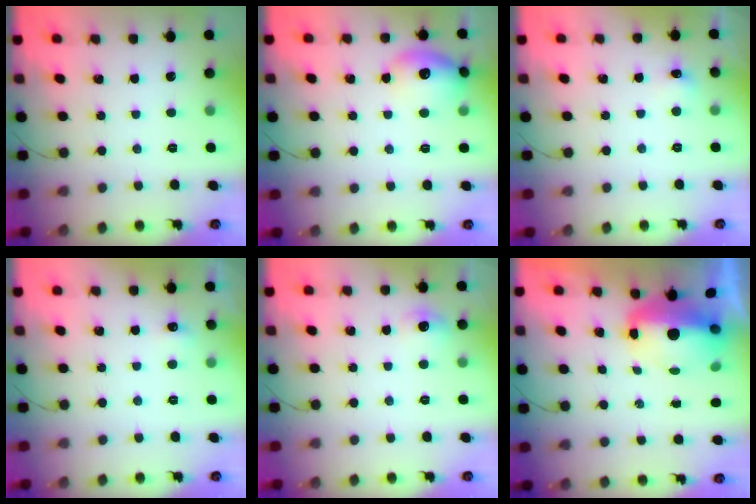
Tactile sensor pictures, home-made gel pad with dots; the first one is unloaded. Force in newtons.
{"total": 14.1, "press": 14.1, "slide": 1.1}
{"total": 4.7, "press": 4.5, "slide": 1.2}
{"total": 4.2, "press": 4.0, "slide": 1.2}
{"total": 5.5, "press": 5.3, "slide": 1.4}
{"total": 13.4, "press": 9.2, "slide": 9.8}